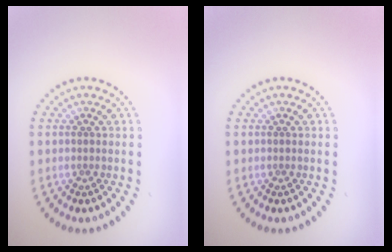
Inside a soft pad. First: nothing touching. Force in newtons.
{"total": 0.0}